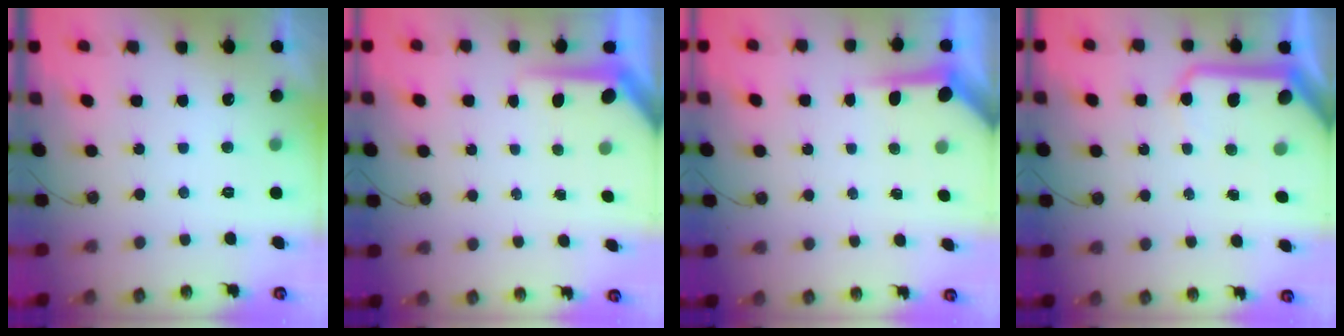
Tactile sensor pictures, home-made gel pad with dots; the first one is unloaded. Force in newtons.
{"total": 6.7, "press": 6.7, "slide": 0.8}
{"total": 4.8, "press": 4.8, "slide": 0.4}
{"total": 14.8, "press": 14.7, "slide": 1.6}